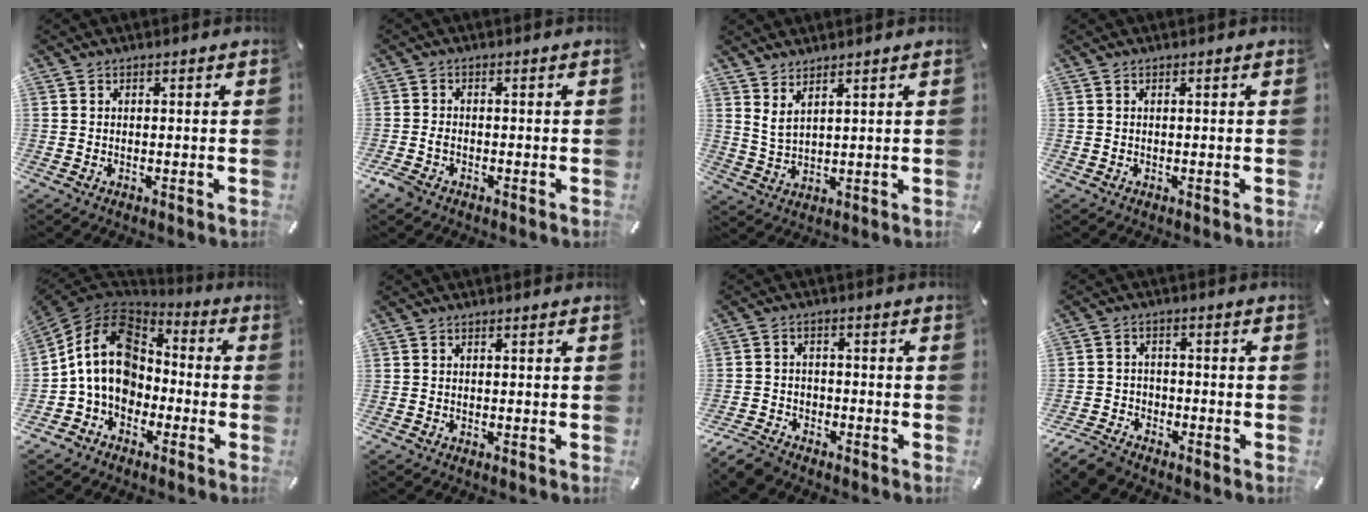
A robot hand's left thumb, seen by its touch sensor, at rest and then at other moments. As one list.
[{"total": 2.7, "force": [-1.7, 1.7, 1.2], "torque": [-0.028, 0.003, -0.031]}, {"total": 3.8, "force": [3.1, 0.7, 2.1], "torque": [-0.049, -0.012, 0.057]}, {"total": 0.0}, {"total": 14.7, "force": [-1.2, 11.9, 8.6], "torque": [-0.191, 0.024, -0.024]}, {"total": 0.0}, {"total": 5.6, "force": [-4.6, 2.9, 1.4], "torque": [-0.035, 0.022, -0.090]}, {"total": 5.9, "force": [-5.0, 3.0, 1.4], "torque": [-0.033, 0.026, -0.098]}]